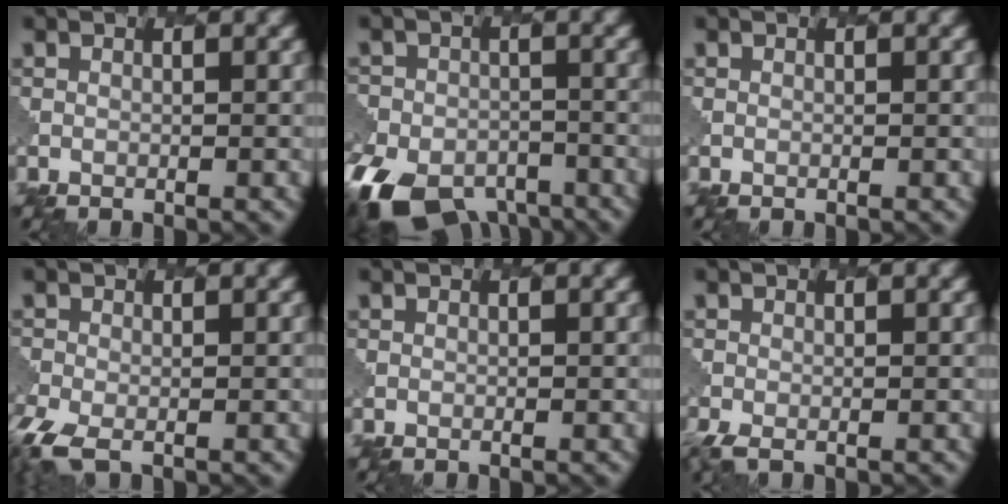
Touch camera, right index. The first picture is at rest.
{"total": 10.2, "force": [-7.2, 5.8, 4.4], "torque": [-0.075, -0.025, -0.121]}
{"total": 0.0}
{"total": 3.7, "force": [-2.7, 1.2, 2.1], "torque": [-0.050, -0.012, -0.061]}
{"total": 0.0}
{"total": 1.8, "force": [-1.4, 0.3, 1.2], "torque": [-0.025, -0.006, -0.030]}